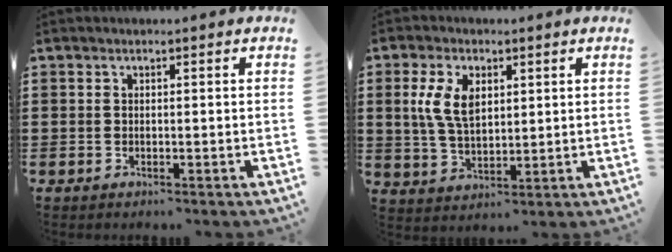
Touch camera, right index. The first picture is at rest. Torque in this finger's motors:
{"motor_torque": [1.25, 0.89, 0.28, 0.21]}